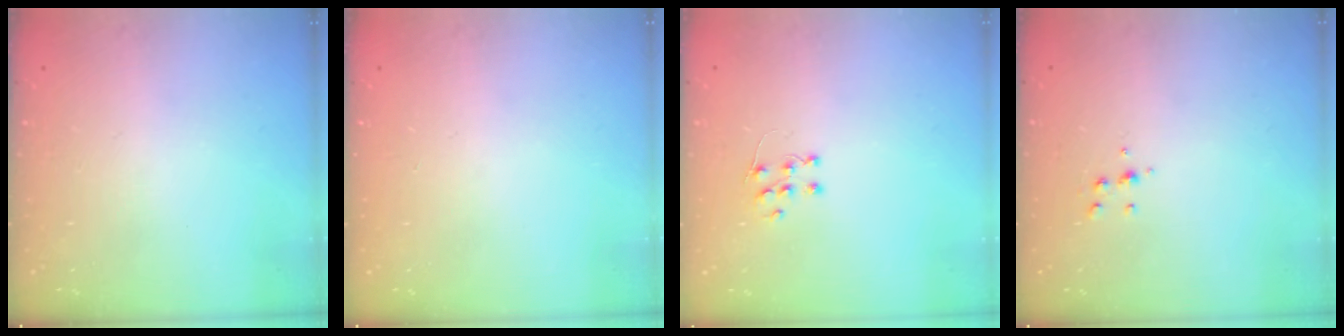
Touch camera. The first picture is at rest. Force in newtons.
{"total": 0.0}
{"total": 5.7, "press": 5.6, "slide": 0.4}
{"total": 5.3, "press": 5.3, "slide": 0.5}